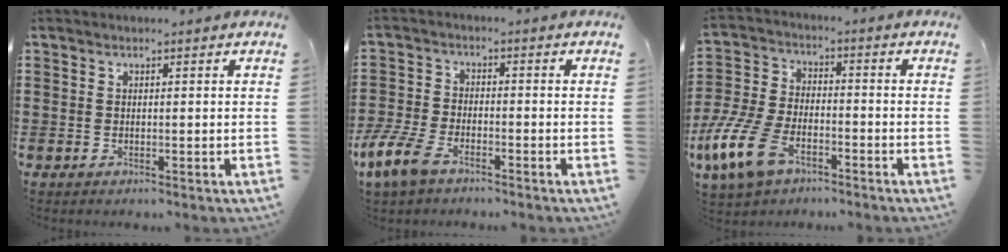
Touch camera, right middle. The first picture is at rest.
{"total": 6.4, "force": [-4.5, 2.4, 3.9], "torque": [-0.112, -0.011, -0.094]}
{"total": 10.7, "force": [-6.7, 5.1, 6.6], "torque": [-0.168, 0.006, -0.134]}